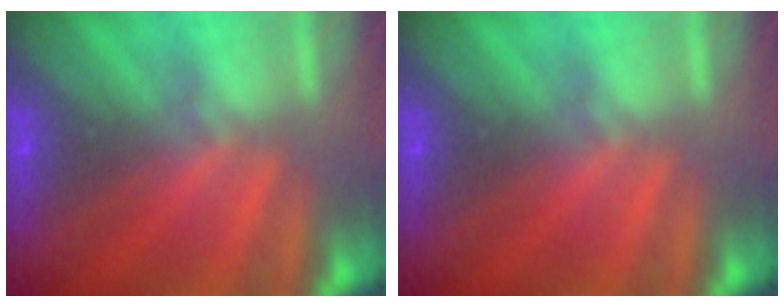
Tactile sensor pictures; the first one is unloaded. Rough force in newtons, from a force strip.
{"total": 0.0}